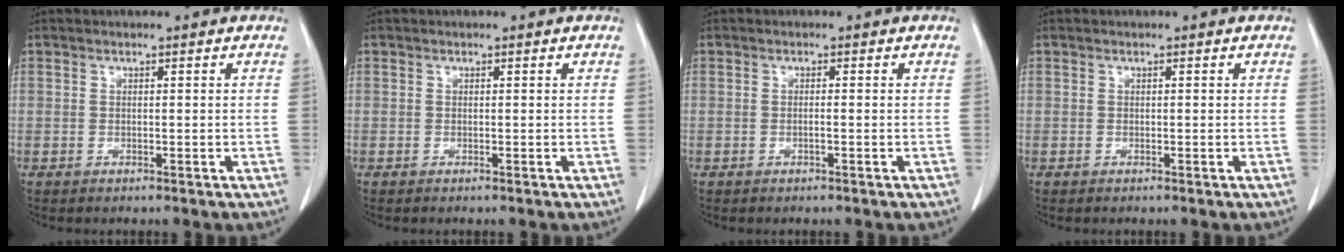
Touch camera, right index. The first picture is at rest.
{"total": 0.0}
{"total": 0.7, "force": [-0.2, 0.0, 0.6], "torque": [-0.011, 0.001, -0.003]}
{"total": 0.0}